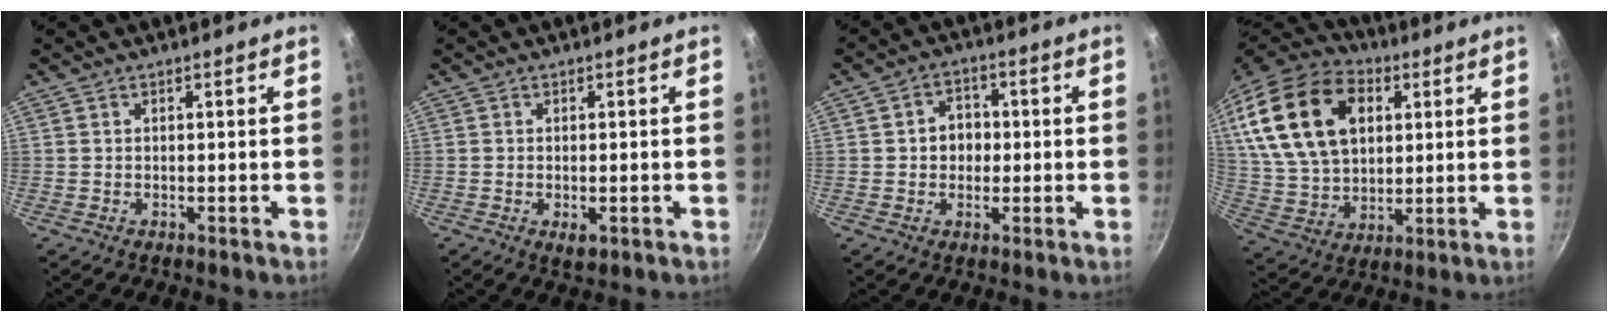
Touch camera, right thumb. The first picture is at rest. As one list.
[{"total": 2.3, "force": [-0.6, 1.2, 1.9], "torque": [-0.030, -0.007, -0.007]}, {"total": 5.6, "force": [0.0, 4.7, 3.0], "torque": [-0.015, 0.009, -0.005]}, {"total": 25.2, "force": [7.8, 16.5, 17.3], "torque": [-0.311, -0.002, 0.143]}]